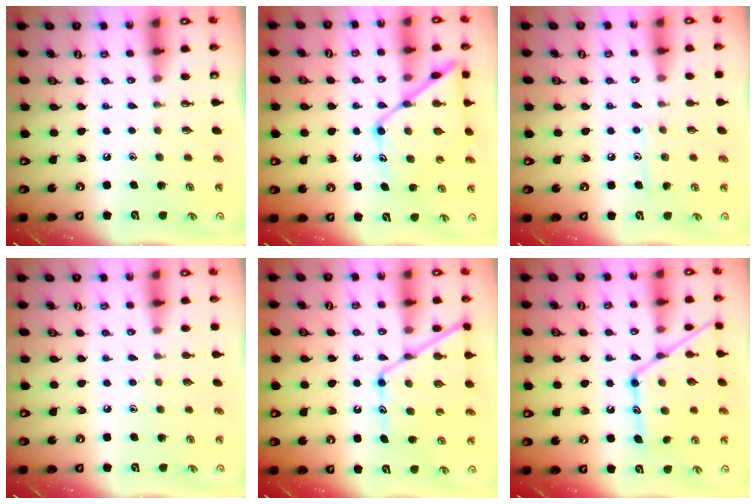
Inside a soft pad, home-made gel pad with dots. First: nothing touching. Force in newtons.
{"total": 15.4, "press": 15.3, "slide": 1.2}
{"total": 7.5, "press": 7.5, "slide": 0.4}
{"total": 4.0, "press": 4.0, "slide": 0.6}
{"total": 13.6, "press": 13.6, "slide": 1.2}
{"total": 16.5, "press": 16.4, "slide": 1.4}